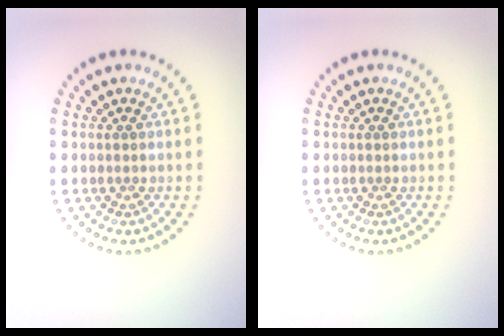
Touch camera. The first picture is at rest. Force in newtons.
{"total": 0.0}